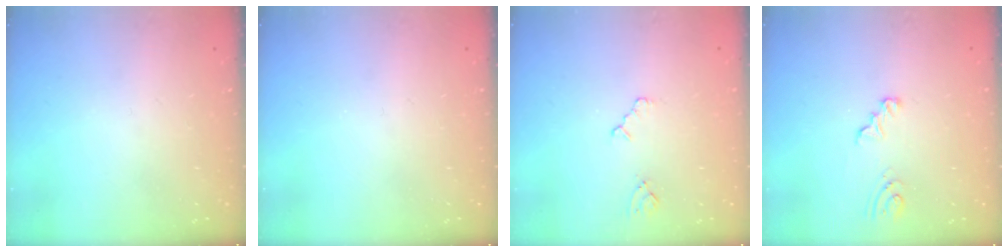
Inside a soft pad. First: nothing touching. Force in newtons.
{"total": 0.0}
{"total": 2.9, "press": 2.9, "slide": 0.5}
{"total": 3.0, "press": 3.0, "slide": 0.3}